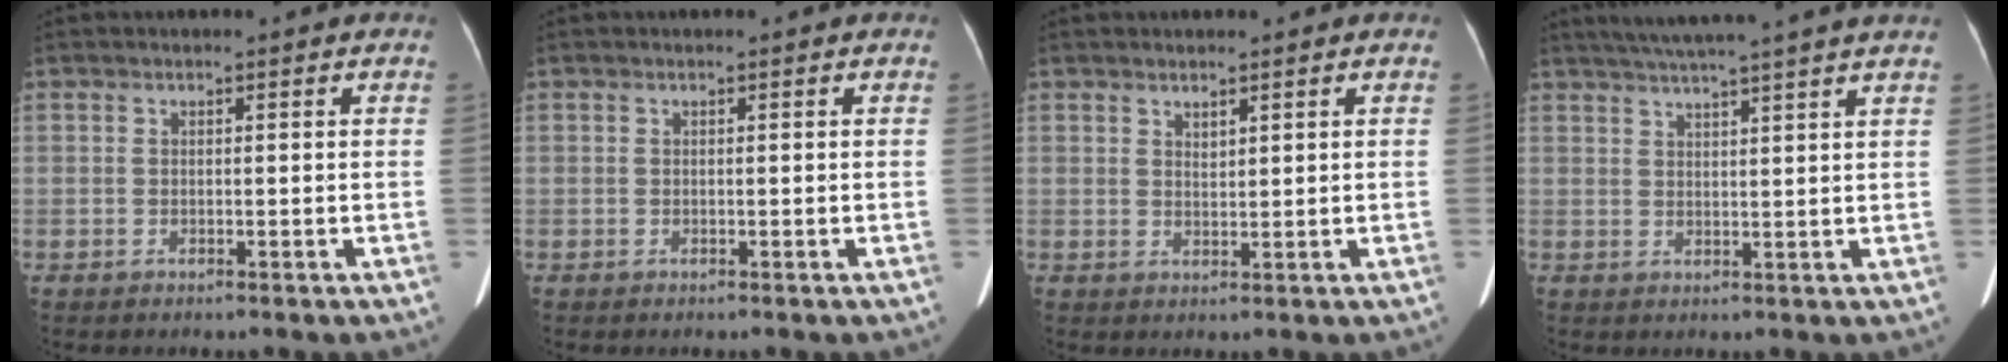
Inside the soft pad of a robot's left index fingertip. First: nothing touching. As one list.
[{"total": 0.0}, {"total": 1.1, "force": [0.8, 0.3, 0.7], "torque": [-0.012, -0.008, 0.017]}, {"total": 12.3, "force": [10.5, -1.3, 6.3], "torque": [-0.105, 0.017, 0.134]}]